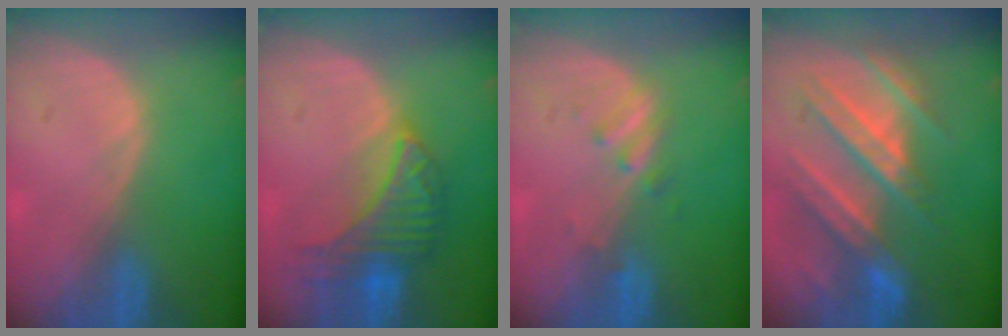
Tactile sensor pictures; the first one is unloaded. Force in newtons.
{"total": 7.2, "press": 7.2, "slide": 0.1}
{"total": 2.3, "press": 2.3, "slide": 0.3}
{"total": 9.9, "press": 9.5, "slide": 2.8}